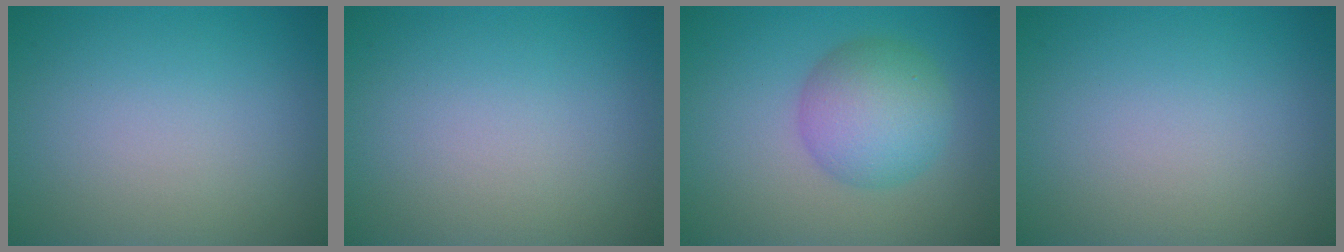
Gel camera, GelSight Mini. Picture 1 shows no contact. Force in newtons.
{"total": 0.0}
{"total": 5.4, "press": 5.4, "slide": 0.1}
{"total": 0.0}